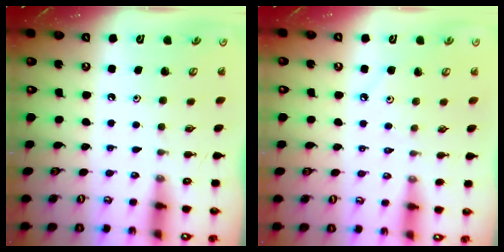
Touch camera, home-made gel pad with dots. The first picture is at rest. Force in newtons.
{"total": 2.1, "press": 2.1, "slide": 0.4}